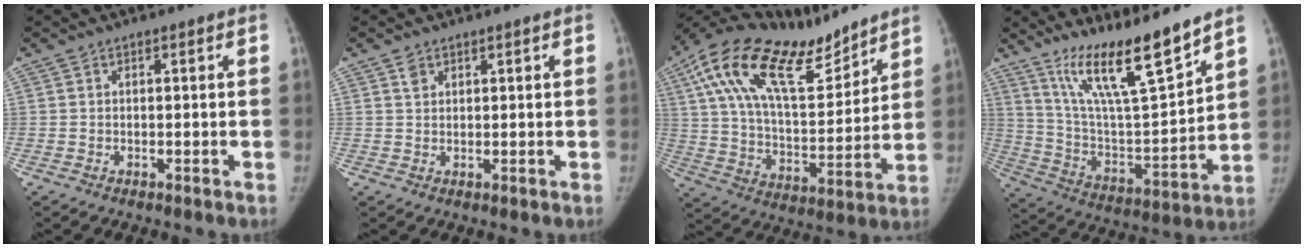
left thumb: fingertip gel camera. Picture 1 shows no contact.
{"total": 1.7, "force": [1.0, 1.2, 0.6], "torque": [0.003, -0.004, 0.016]}
{"total": 23.0, "force": [15.6, 8.7, 14.5], "torque": [-0.221, -0.038, 0.277]}
{"total": 17.6, "force": [13.3, 2.0, 11.2], "torque": [-0.169, -0.086, 0.245]}